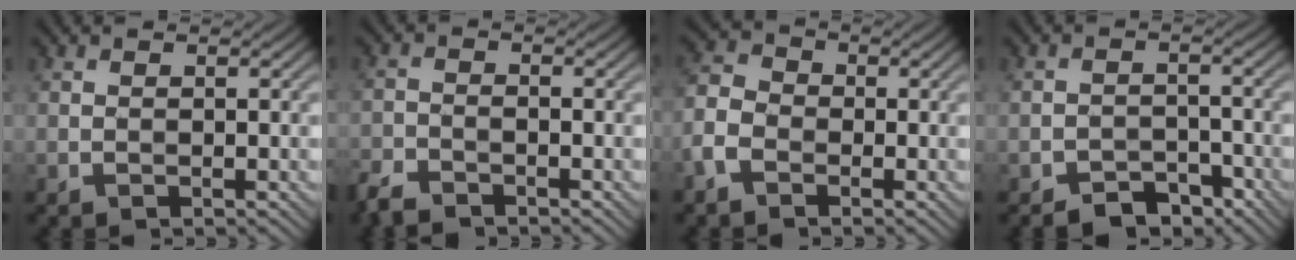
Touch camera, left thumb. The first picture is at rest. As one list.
[{"total": 3.7, "force": [-3.2, 1.2, 1.3], "torque": [-0.029, -0.009, -0.072]}, {"total": 4.7, "force": [-2.5, 3.2, 2.4], "torque": [-0.070, 0.004, -0.065]}, {"total": 4.6, "force": [-3.7, 2.2, 1.5], "torque": [-0.017, 0.005, -0.062]}]